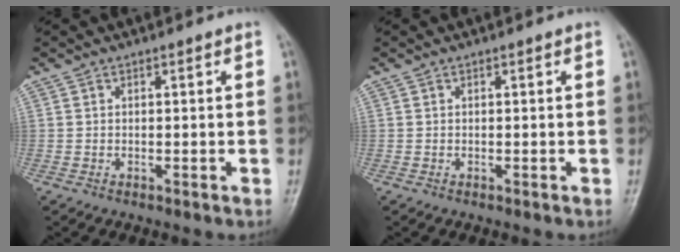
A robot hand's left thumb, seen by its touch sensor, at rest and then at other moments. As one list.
[{"total": 0.0}]